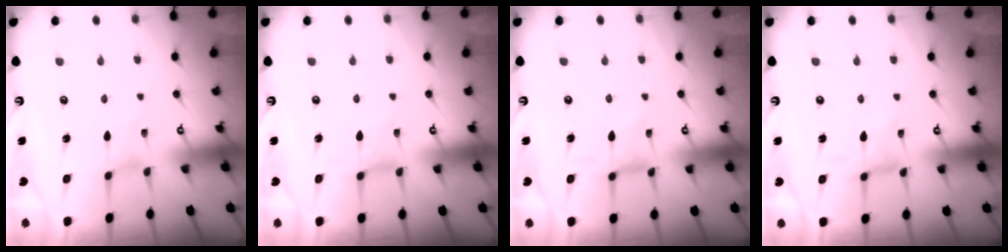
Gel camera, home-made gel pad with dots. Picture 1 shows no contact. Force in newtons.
{"total": 0.6, "press": 0.6, "slide": 0.1}
{"total": 0.9, "press": 0.9, "slide": 0.3}
{"total": 0.7, "press": 0.6, "slide": 0.2}